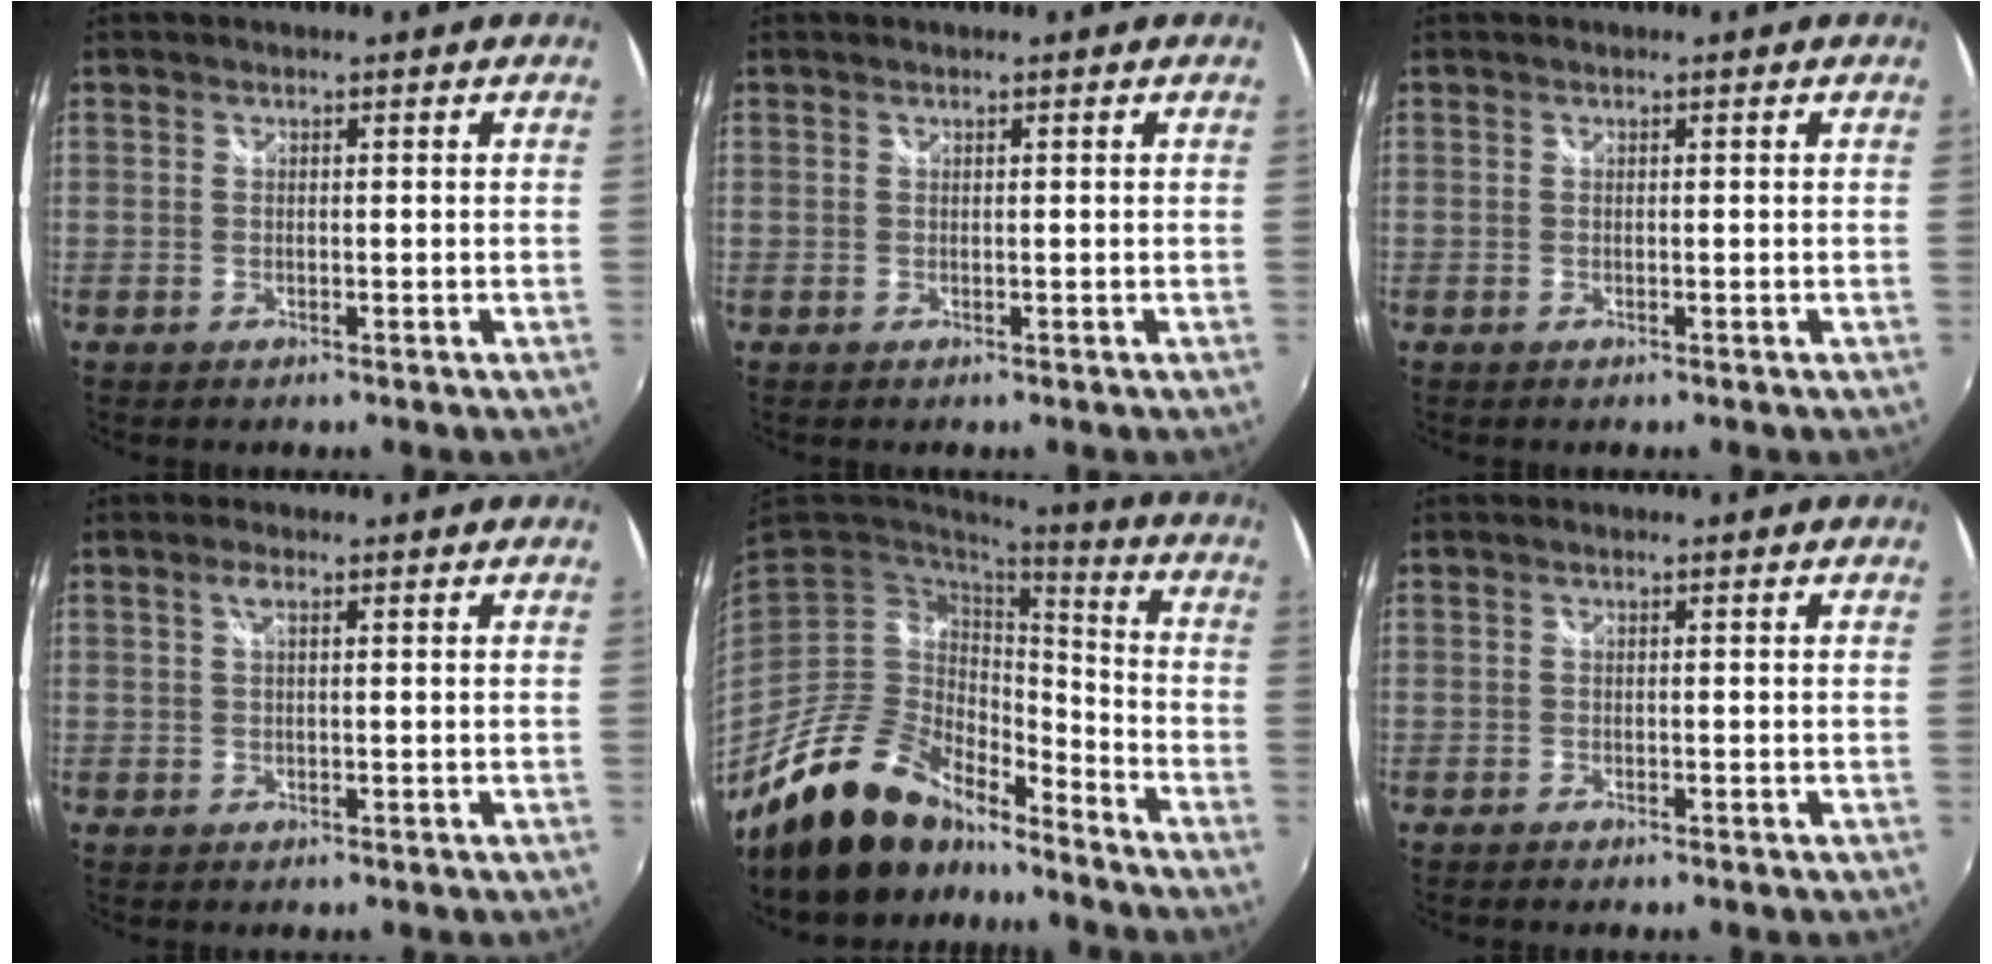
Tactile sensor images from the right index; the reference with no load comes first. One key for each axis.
{"total": 0.0}
{"total": 0.0}
{"total": 1.5, "fx": 0.5, "fy": 0.3, "fz": 1.3, "tx": -0.025, "ty": 0.005, "tz": 0.006}
{"total": 18.2, "fx": -14.9, "fy": 7.1, "fz": 7.8, "tx": -0.160, "ty": -0.004, "tz": -0.254}
{"total": 0.8, "fx": -0.8, "fy": 0.3, "fz": 0.2, "tx": -0.007, "ty": -0.004, "tz": -0.015}